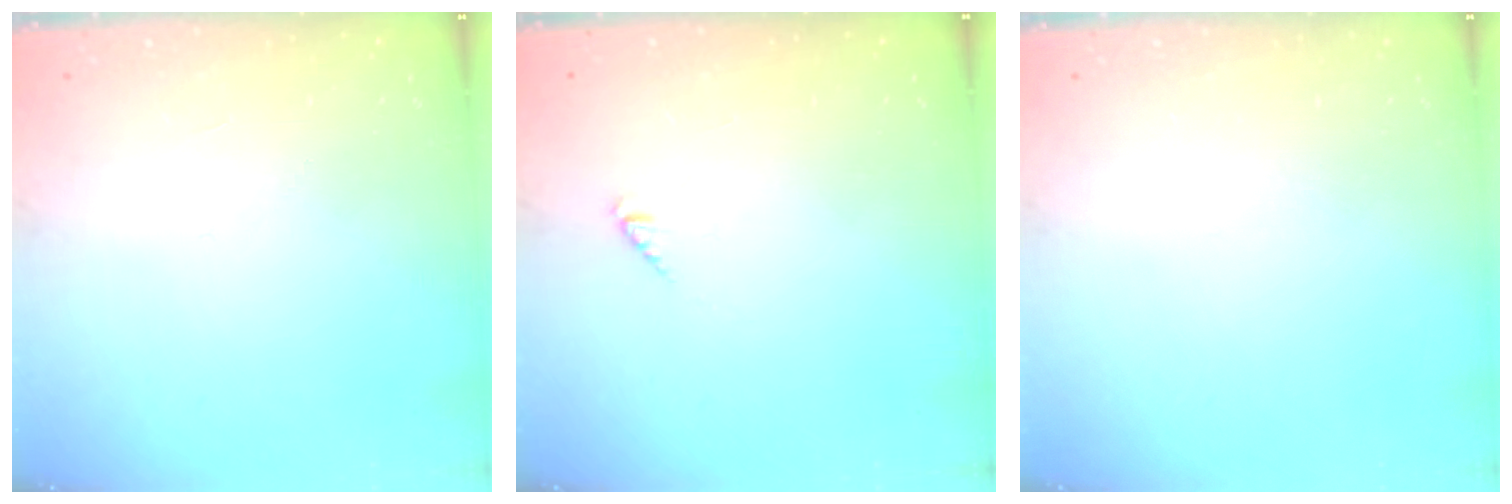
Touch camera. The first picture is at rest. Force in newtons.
{"total": 2.7, "press": 2.6, "slide": 0.4}
{"total": 0.0}